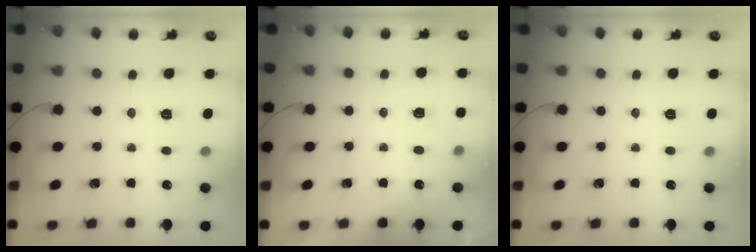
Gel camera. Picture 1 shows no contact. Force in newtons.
{"total": 4.4, "press": 4.2, "slide": 1.3}
{"total": 0.0}